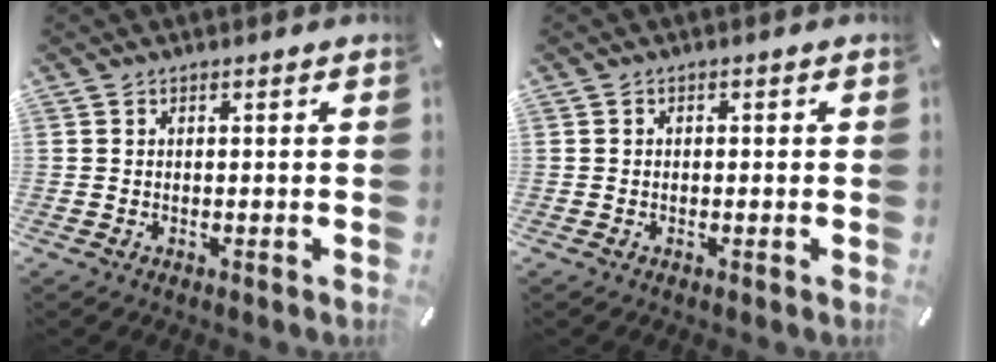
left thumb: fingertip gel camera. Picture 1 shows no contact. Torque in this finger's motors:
{"motor_torque": [-0.19, -0.13, -0.18, -0.21, 0.03]}